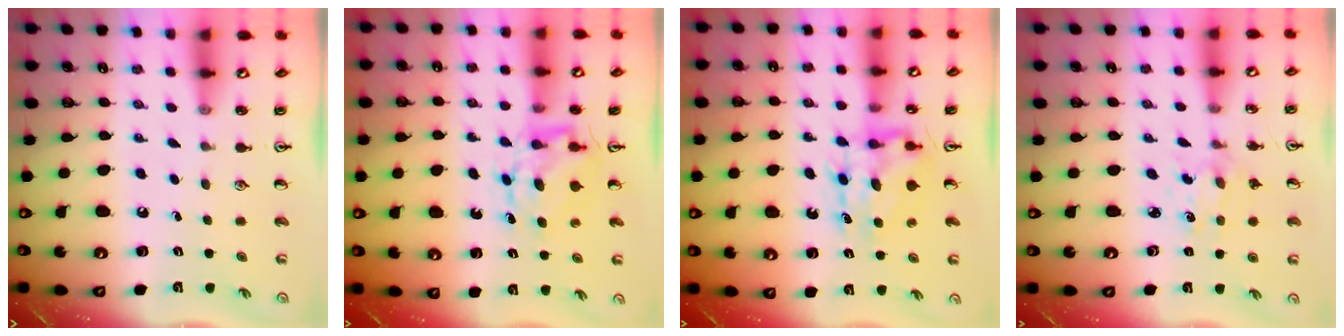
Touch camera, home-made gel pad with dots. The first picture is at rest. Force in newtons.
{"total": 6.0, "press": 6.0, "slide": 0.5}
{"total": 8.2, "press": 8.2, "slide": 0.7}
{"total": 2.0, "press": 2.0, "slide": 0.3}